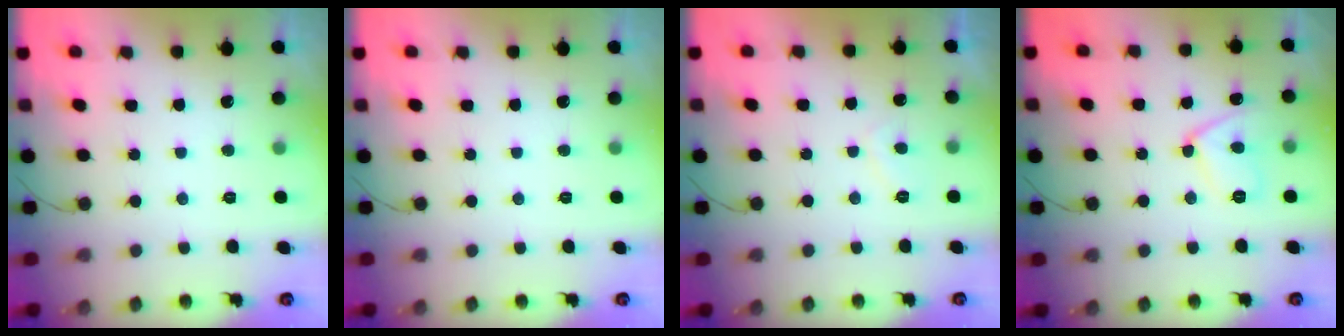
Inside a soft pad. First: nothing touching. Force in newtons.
{"total": 0.0}
{"total": 2.1, "press": 2.0, "slide": 0.8}
{"total": 9.7, "press": 9.6, "slide": 1.9}